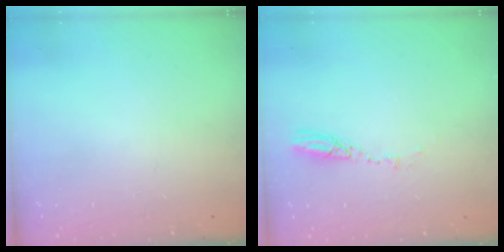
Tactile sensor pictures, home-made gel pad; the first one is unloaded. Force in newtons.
{"total": 4.4, "press": 4.4, "slide": 0.4}